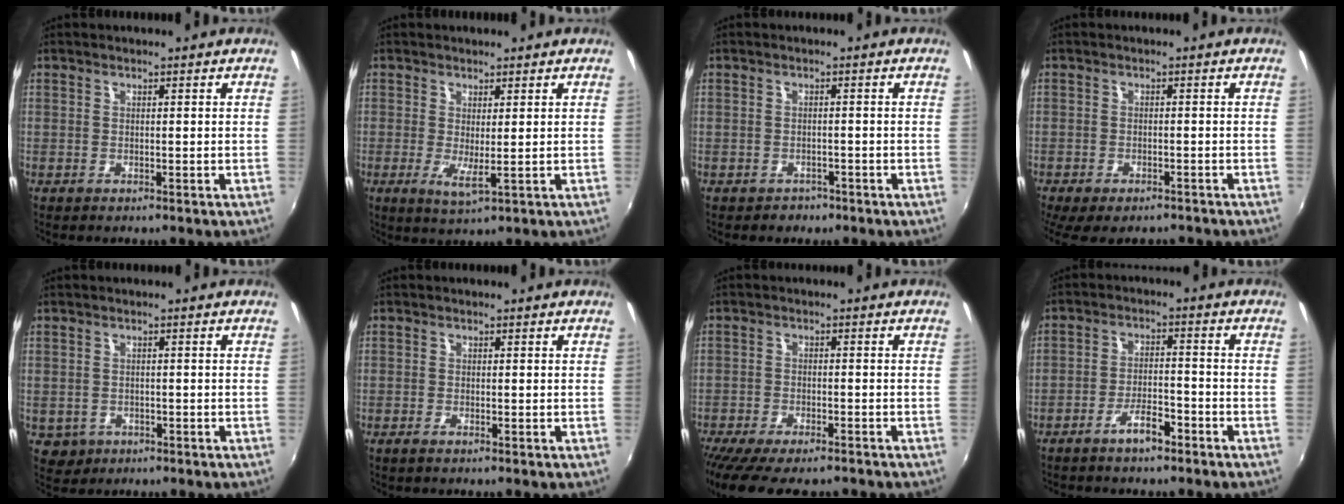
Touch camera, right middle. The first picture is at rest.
{"total": 3.2, "force": [0.1, 0.5, 3.2], "torque": [-0.058, -0.013, 0.003]}
{"total": 2.5, "force": [-1.6, 1.8, 0.4], "torque": [-0.013, -0.003, -0.020]}
{"total": 7.6, "force": [-5.9, 2.7, 3.9], "torque": [-0.088, -0.032, -0.088]}
{"total": 3.4, "force": [-0.9, 3.1, 1.1], "torque": [-0.029, -0.003, -0.004]}
{"total": 0.9, "force": [-0.7, 0.0, 0.5], "torque": [-0.012, -0.003, -0.015]}
{"total": 13.3, "force": [-11.0, 3.2, 6.7], "torque": [-0.148, -0.047, -0.175]}
{"total": 4.8, "force": [-3.7, 1.4, 2.7], "torque": [-0.062, 0.006, -0.061]}